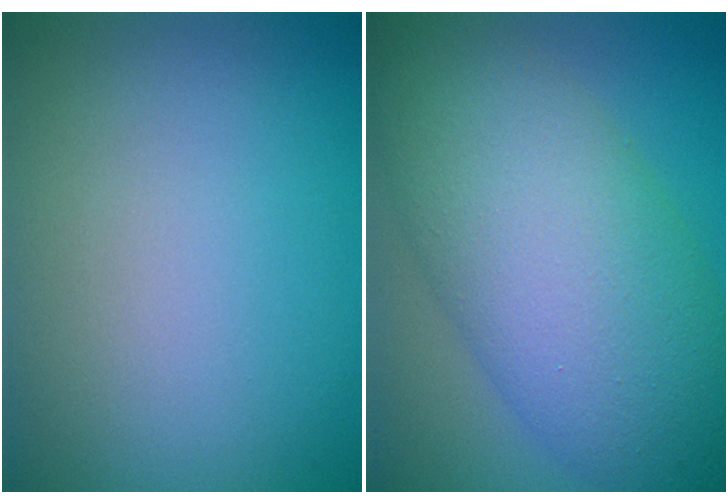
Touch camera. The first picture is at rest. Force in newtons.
{"total": 11.0, "press": 11.0, "slide": 0.4}